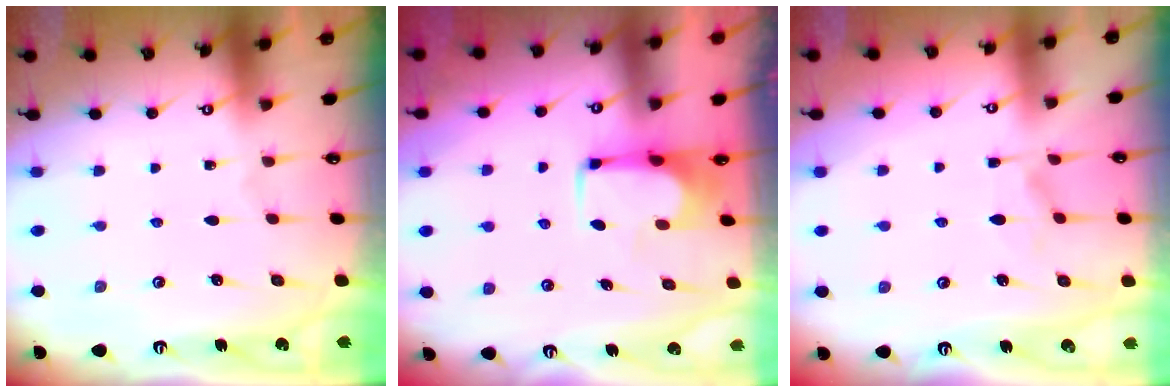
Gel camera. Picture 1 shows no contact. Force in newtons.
{"total": 0.0}
{"total": 1.6, "press": 1.3, "slide": 0.9}